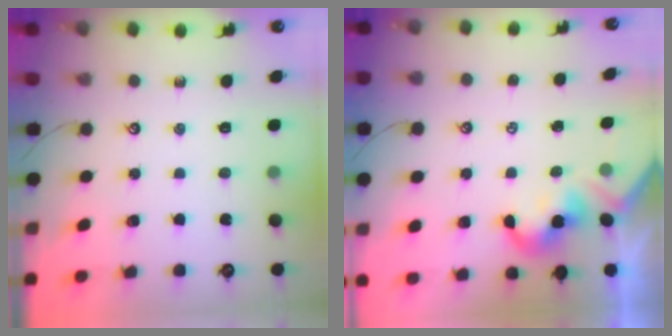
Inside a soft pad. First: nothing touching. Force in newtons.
{"total": 1.9, "press": 1.9, "slide": 0.5}